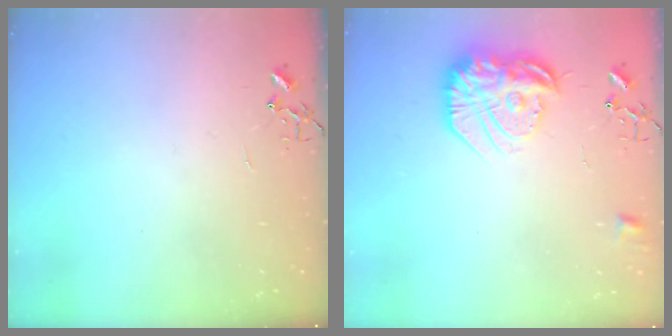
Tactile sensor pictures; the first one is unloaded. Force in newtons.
{"total": 18.4, "press": 18.3, "slide": 1.7}